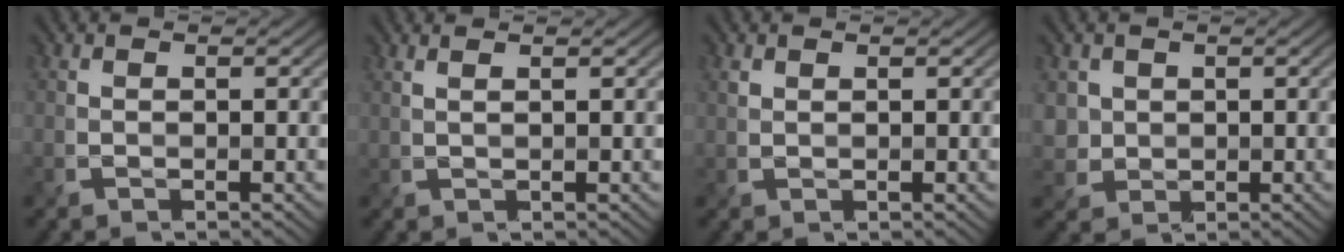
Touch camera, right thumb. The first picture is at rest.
{"total": 1.6, "force": [1.1, 0.5, 1.1], "torque": [-0.012, 0.000, 0.011]}
{"total": 0.6, "force": [0.6, 0.3, 0.1], "torque": [-0.011, -0.004, 0.015]}
{"total": 2.8, "force": [1.0, 2.5, 0.3], "torque": [-0.024, -0.006, 0.024]}